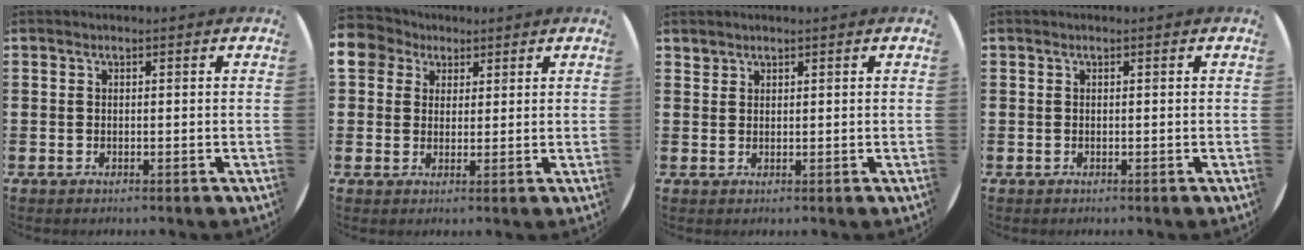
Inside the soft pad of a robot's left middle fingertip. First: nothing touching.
{"total": 5.1, "force": [3.0, 4.1, 0.9], "torque": [-0.031, 0.011, 0.054]}
{"total": 1.2, "force": [1.1, 0.2, -0.3], "torque": [0.004, 0.003, 0.022]}
{"total": 0.0}